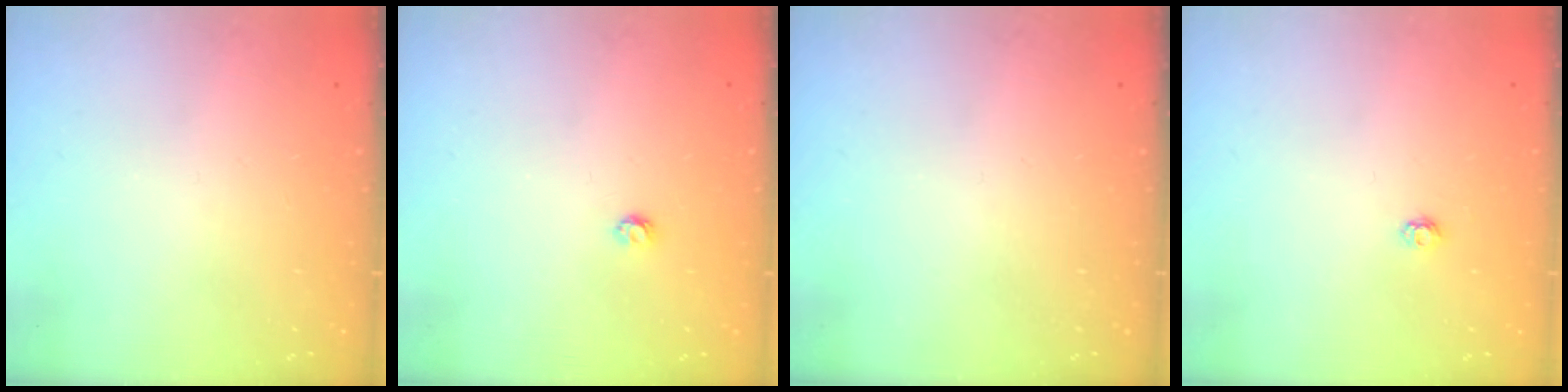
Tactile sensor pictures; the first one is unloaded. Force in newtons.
{"total": 3.0, "press": 3.0, "slide": 0.4}
{"total": 0.0}
{"total": 2.9, "press": 2.9, "slide": 0.4}